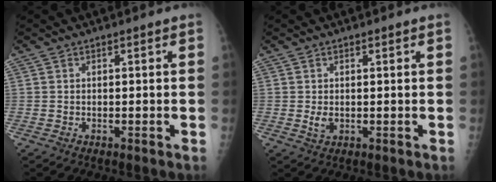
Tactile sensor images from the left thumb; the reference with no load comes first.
{"total": 2.0, "force": [0.1, 1.4, 1.4], "torque": [-0.023, -0.005, 0.006]}